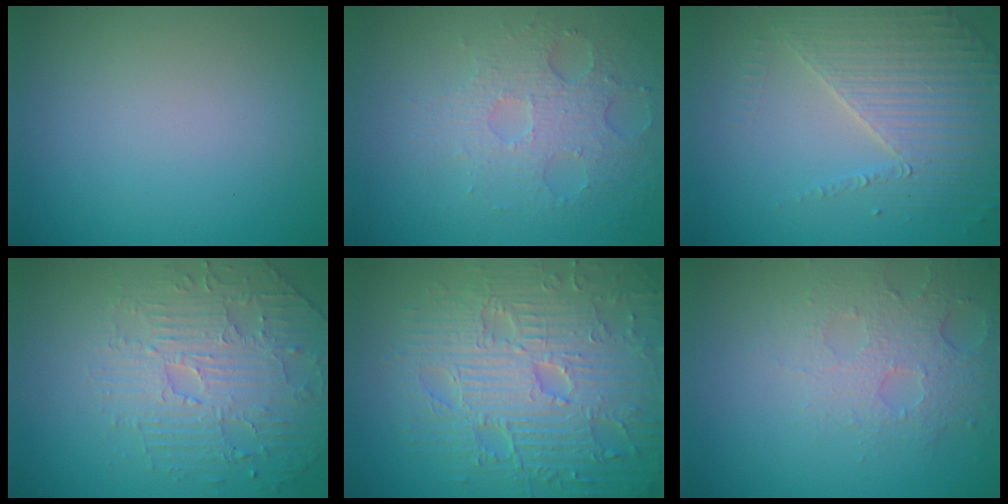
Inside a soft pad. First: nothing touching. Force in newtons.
{"total": 3.7, "press": 3.3, "slide": 1.7}
{"total": 3.9, "press": 3.7, "slide": 1.3}
{"total": 4.2, "press": 4.1, "slide": 0.9}
{"total": 10.5, "press": 7.1, "slide": 7.8}
{"total": 3.6, "press": 3.2, "slide": 1.8}